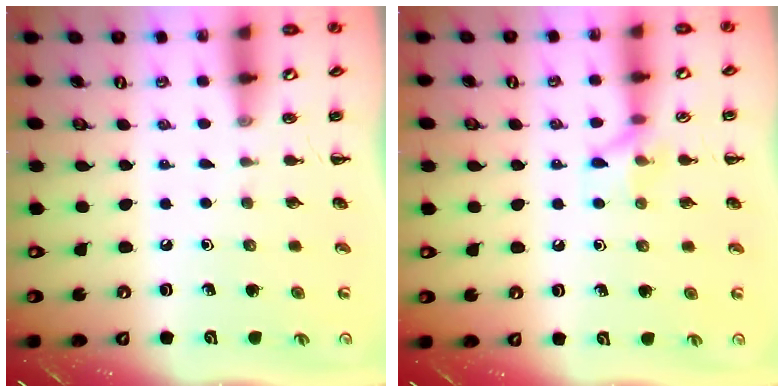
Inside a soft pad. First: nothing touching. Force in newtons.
{"total": 7.2, "press": 7.0, "slide": 1.5}